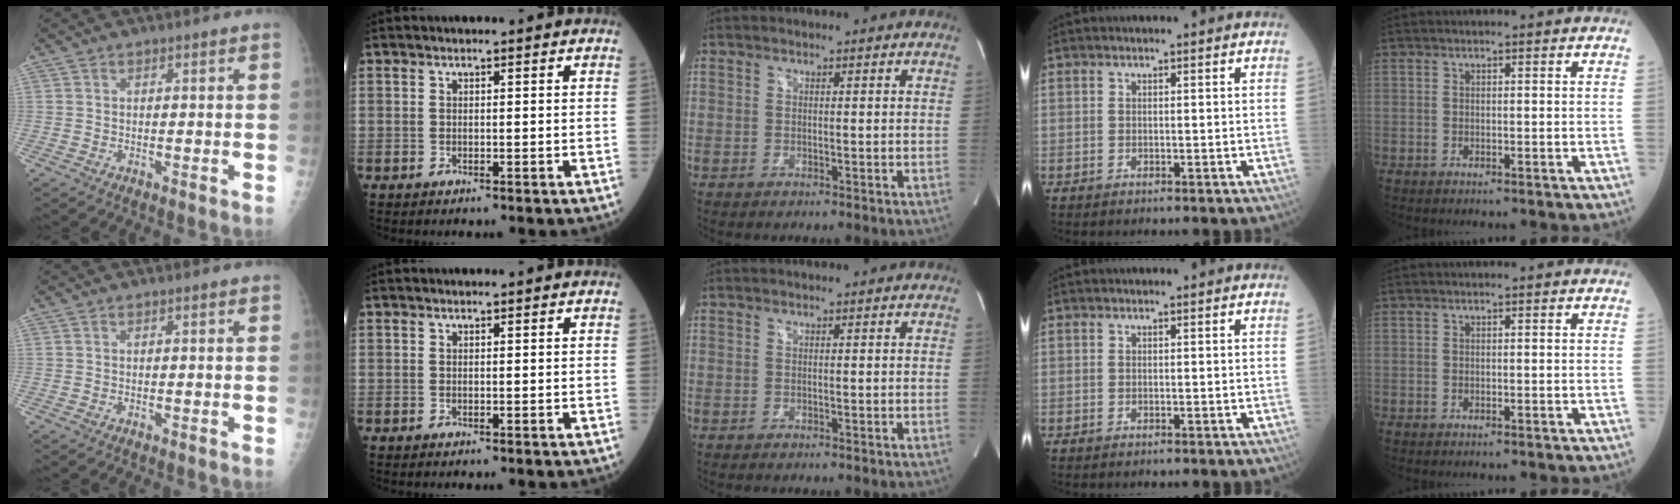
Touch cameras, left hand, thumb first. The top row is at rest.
{}